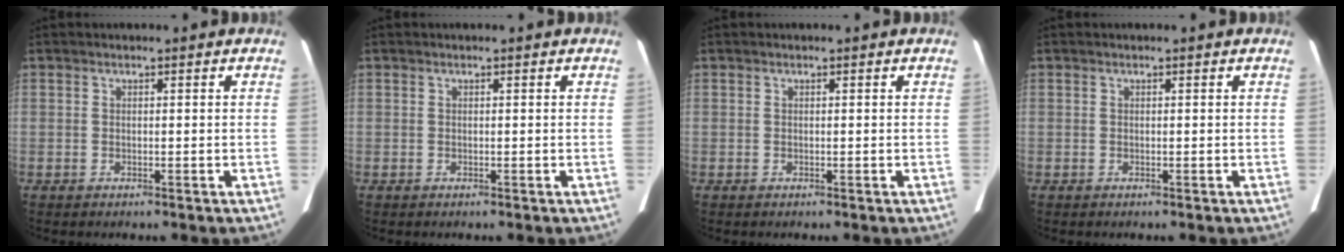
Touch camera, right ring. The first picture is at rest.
{"total": 0.0}
{"total": 0.0}
{"total": 0.0}